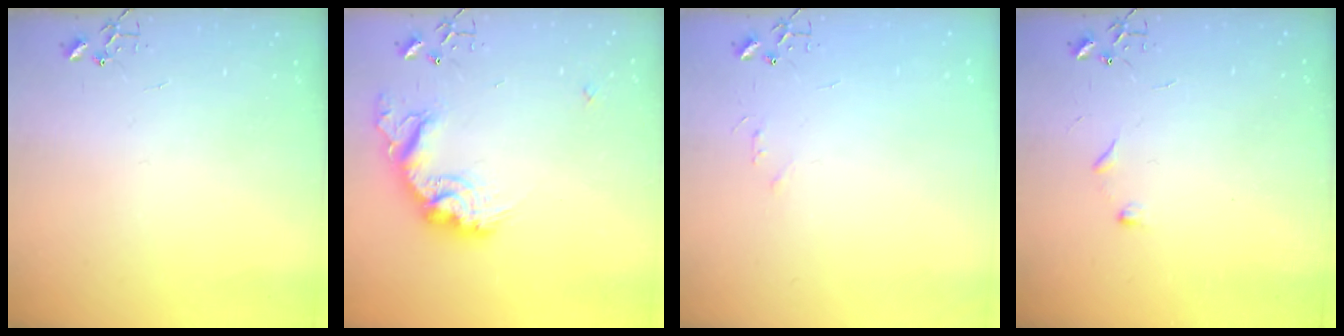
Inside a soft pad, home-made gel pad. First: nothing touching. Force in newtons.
{"total": 17.9, "press": 17.8, "slide": 1.1}
{"total": 3.5, "press": 3.4, "slide": 0.4}
{"total": 4.3, "press": 4.3, "slide": 0.6}